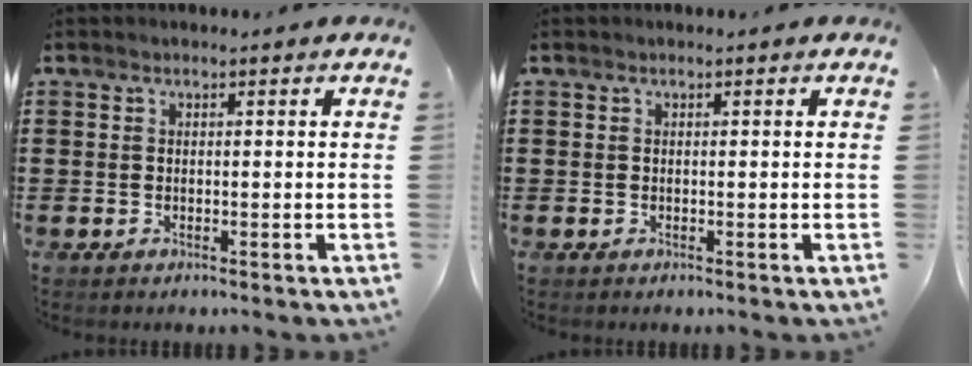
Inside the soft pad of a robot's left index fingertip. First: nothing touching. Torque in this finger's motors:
{"motor_torque": [0.00, 0.00, 0.00, 0.00]}